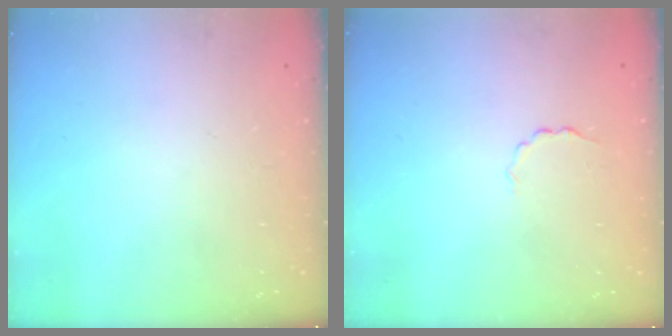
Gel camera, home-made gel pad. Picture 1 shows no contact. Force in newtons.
{"total": 2.0, "press": 1.9, "slide": 0.6}